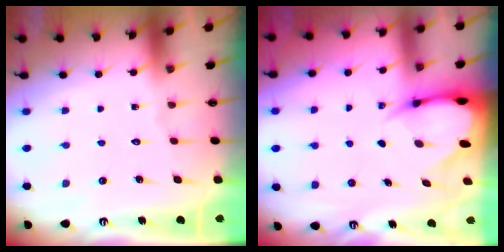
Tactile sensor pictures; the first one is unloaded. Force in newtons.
{"total": 4.9, "press": 4.8, "slide": 0.7}